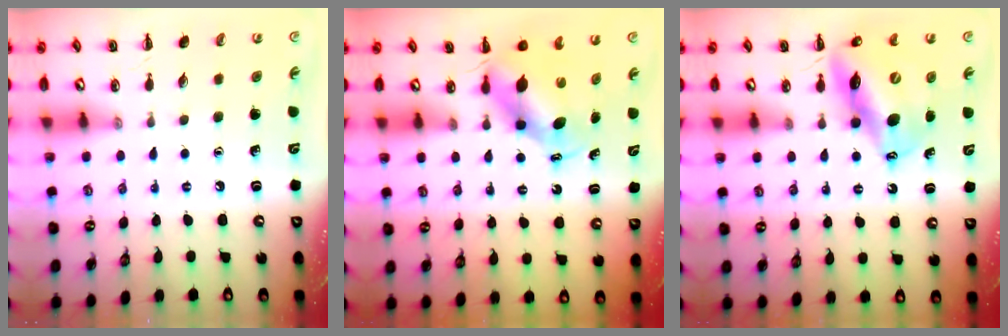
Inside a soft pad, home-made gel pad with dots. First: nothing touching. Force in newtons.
{"total": 5.5, "press": 5.3, "slide": 1.6}
{"total": 13.7, "press": 13.1, "slide": 4.0}